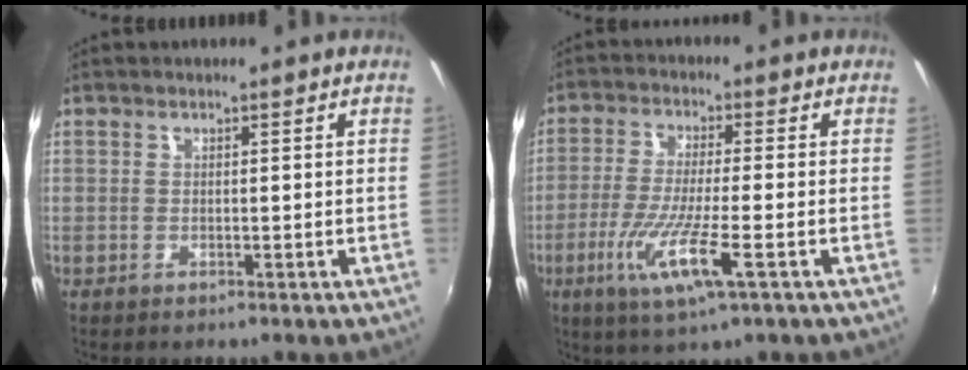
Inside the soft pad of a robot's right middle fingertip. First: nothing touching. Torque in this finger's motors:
{"motor_torque": [1.41, -0.73, 0.69, 0.12]}